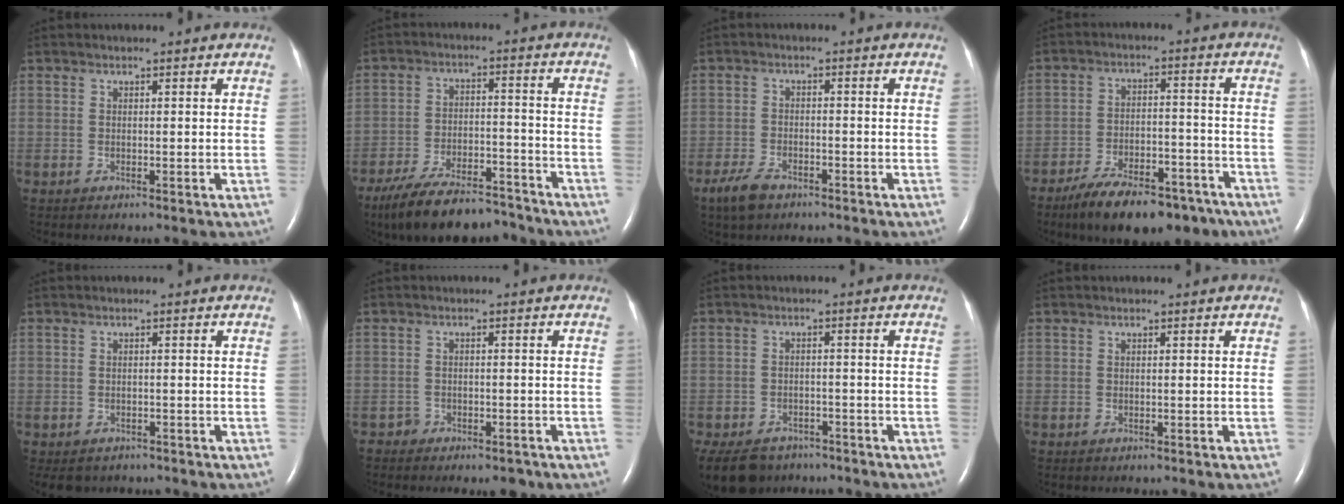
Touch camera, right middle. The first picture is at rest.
{"total": 14.7, "force": [-12.3, 4.4, 6.8], "torque": [-0.125, 0.001, -0.202]}
{"total": 4.5, "force": [-3.2, 2.0, 2.4], "torque": [-0.060, -0.005, -0.055]}
{"total": 15.0, "force": [-11.3, 5.8, 8.0], "torque": [-0.117, 0.014, -0.176]}
{"total": 4.9, "force": [-4.1, 2.7, 0.9], "torque": [-0.008, 0.002, -0.052]}
{"total": 2.5, "force": [-2.1, 1.4, 0.2], "torque": [0.001, 0.006, -0.029]}
{"total": 11.7, "force": [-8.8, 6.8, 3.8], "torque": [-0.098, -0.012, -0.120]}
{"total": 0.0}